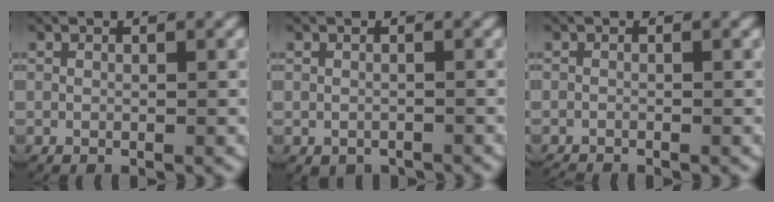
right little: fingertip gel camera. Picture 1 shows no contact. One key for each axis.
{"total": 1.0, "fx": -0.7, "fy": 0.7, "fz": 0.2, "tx": -0.005, "ty": -0.005, "tz": -0.006}
{"total": 0.9, "fx": -0.9, "fy": 0.1, "fz": 0.0, "tx": -0.008, "ty": -0.008, "tz": -0.013}